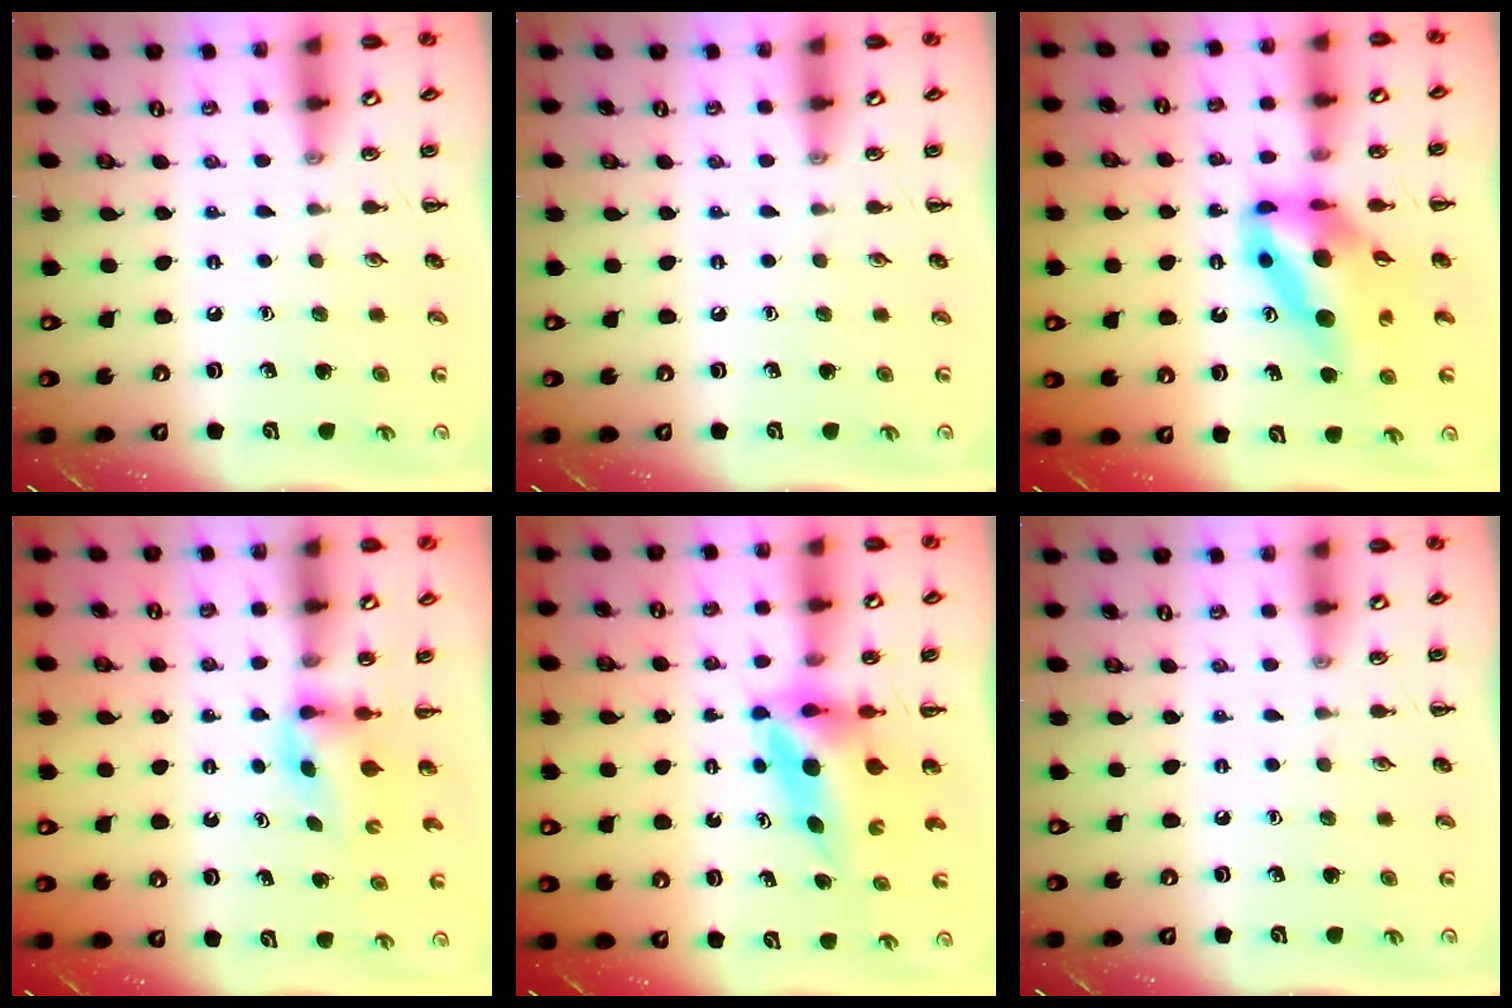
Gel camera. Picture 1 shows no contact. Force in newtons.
{"total": 0.0}
{"total": 12.9, "press": 12.1, "slide": 4.5}
{"total": 2.9, "press": 2.7, "slide": 1.0}
{"total": 6.0, "press": 5.8, "slide": 1.6}
{"total": 0.0}